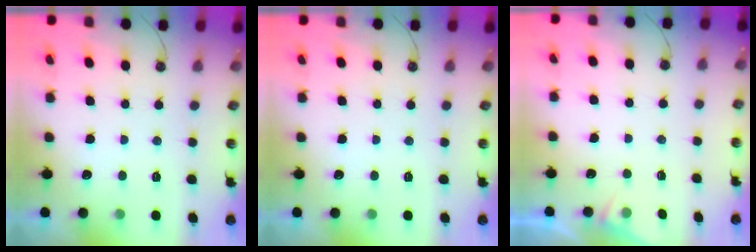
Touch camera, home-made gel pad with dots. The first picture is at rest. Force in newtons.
{"total": 0.0}
{"total": 4.6, "press": 4.5, "slide": 0.6}